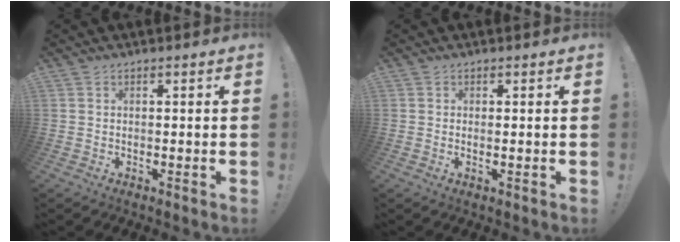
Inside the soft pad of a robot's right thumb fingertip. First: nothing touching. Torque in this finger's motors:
{"motor_torque": [-0.37, 0.15, -0.33, 0.23, 0.08]}